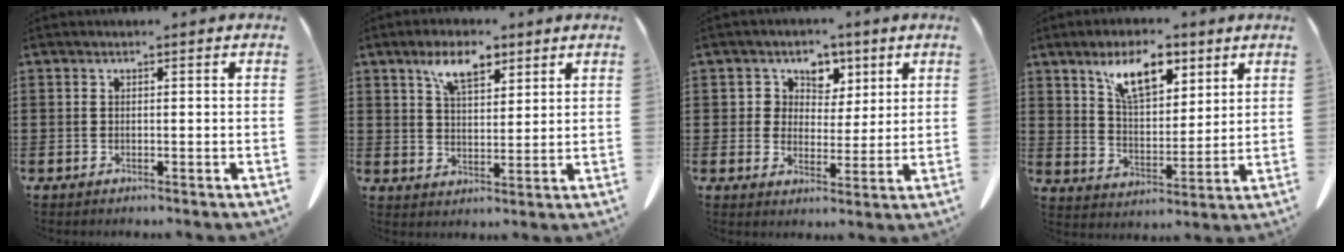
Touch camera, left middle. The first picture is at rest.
{"total": 7.0, "force": [4.6, 3.2, 4.2], "torque": [-0.080, -0.003, 0.082]}
{"total": 4.5, "force": [2.5, 3.7, 0.4], "torque": [-0.027, 0.006, 0.041]}
{"total": 9.6, "force": [6.2, 4.1, 6.0], "torque": [-0.122, -0.008, 0.111]}